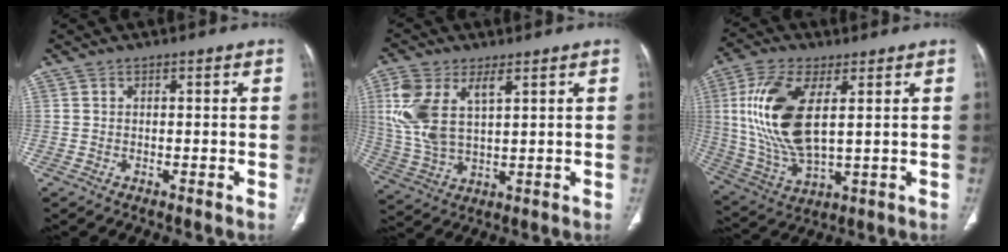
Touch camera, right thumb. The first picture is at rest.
{"total": 12.1, "force": [4.2, 6.0, 9.6], "torque": [-0.219, -0.006, 0.092]}
{"total": 17.2, "force": [3.4, 7.7, 15.0], "torque": [-0.320, -0.014, 0.077]}